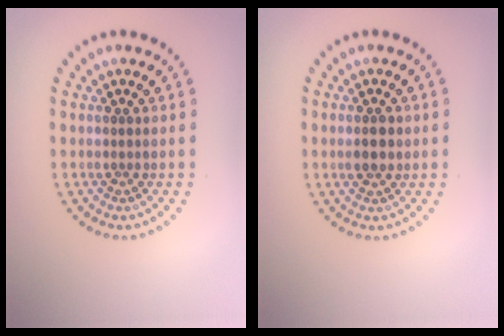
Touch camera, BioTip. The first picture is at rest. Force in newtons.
{"total": 2.2, "press": 2.2, "slide": 0.2}